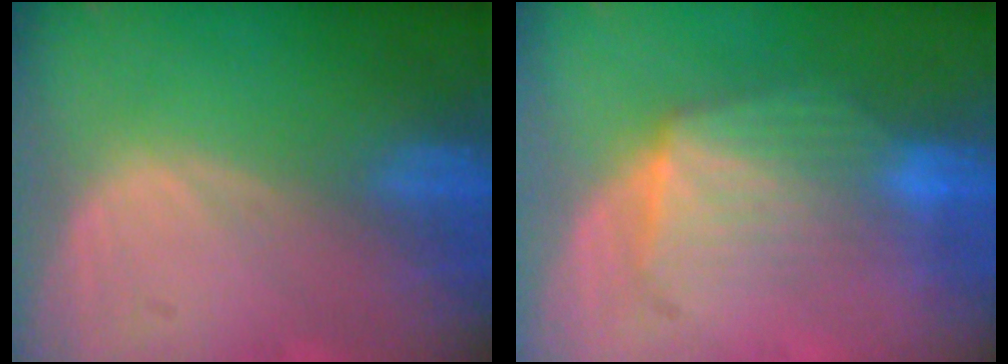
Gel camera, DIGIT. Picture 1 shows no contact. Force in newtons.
{"total": 7.3, "press": 6.9, "slide": 2.6}